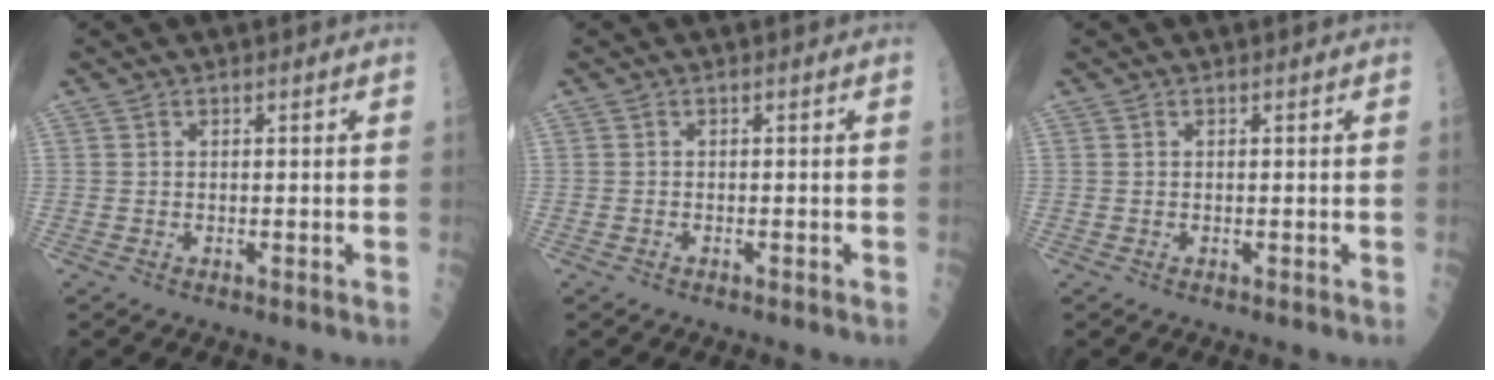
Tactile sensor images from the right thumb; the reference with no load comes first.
{"total": 0.0}
{"total": 0.0}